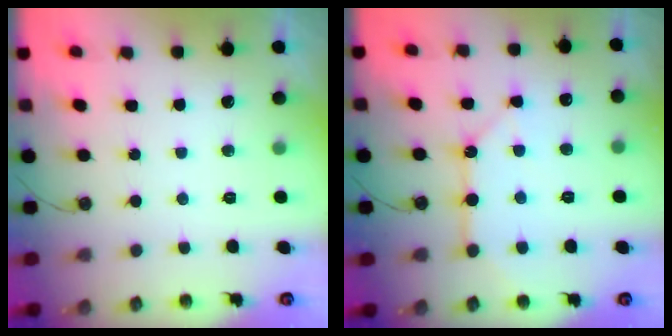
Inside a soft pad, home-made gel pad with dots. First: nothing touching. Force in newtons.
{"total": 11.3, "press": 11.2, "slide": 1.1}